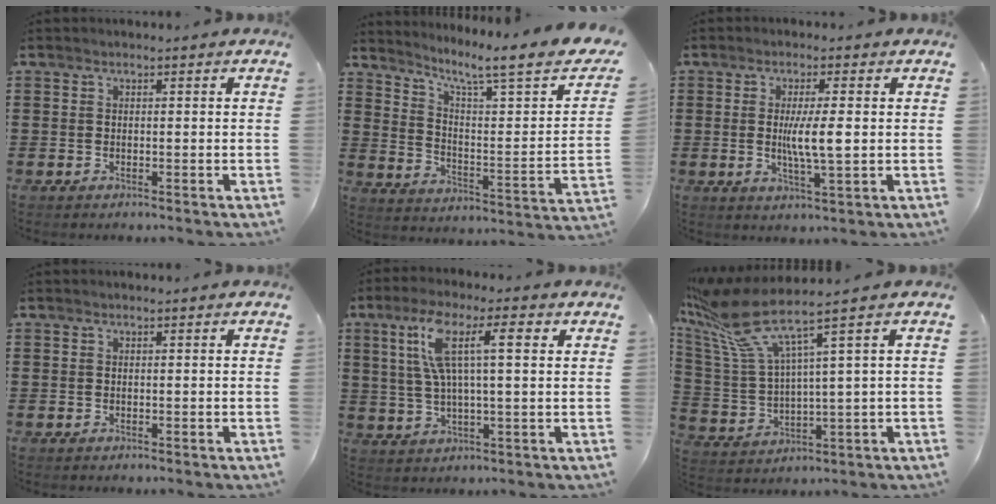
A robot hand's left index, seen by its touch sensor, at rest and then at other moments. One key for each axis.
{"total": 6.8, "fx": 5.0, "fy": 0.1, "fz": 4.6, "tx": -0.096, "ty": -0.041, "tz": 0.068}
{"total": 5.5, "fx": 0.2, "fy": 0.6, "fz": 5.4, "tx": -0.105, "ty": -0.006, "tz": -0.001}
{"total": 0.0}
{"total": 9.6, "fx": 3.4, "fy": 2.1, "fz": 8.8, "tx": -0.180, "ty": 0.011, "tz": 0.054}
{"total": 14.5, "fx": 10.3, "fy": 1.1, "fz": 10.2, "tx": -0.248, "ty": -0.061, "tz": 0.165}